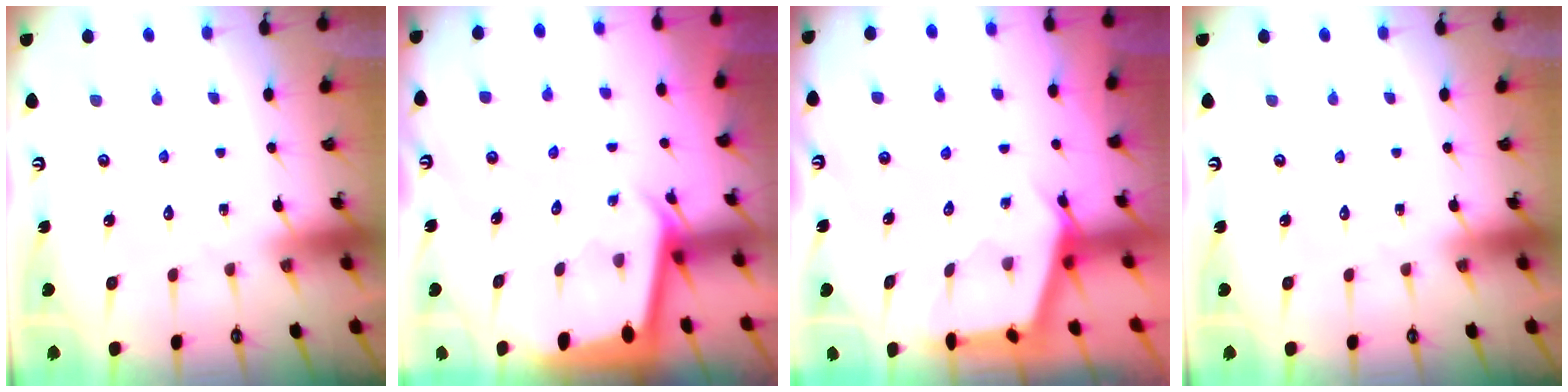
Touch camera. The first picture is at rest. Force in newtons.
{"total": 2.2, "press": 2.2, "slide": 0.1}
{"total": 2.8, "press": 2.8, "slide": 0.4}
{"total": 0.0}